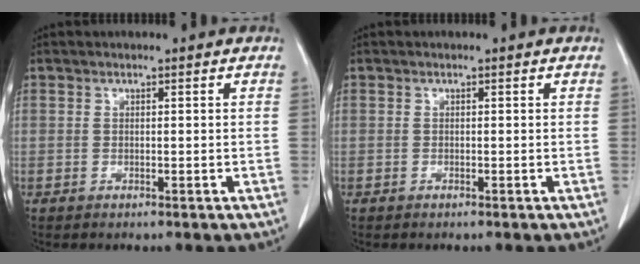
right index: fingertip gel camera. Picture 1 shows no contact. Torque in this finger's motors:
{"motor_torque": [0.02, 0.00, 0.00, 0.01]}